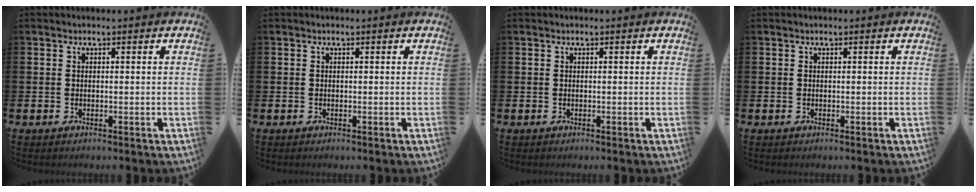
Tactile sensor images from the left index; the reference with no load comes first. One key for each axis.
{"total": 0.0}
{"total": 0.0}
{"total": 0.0}